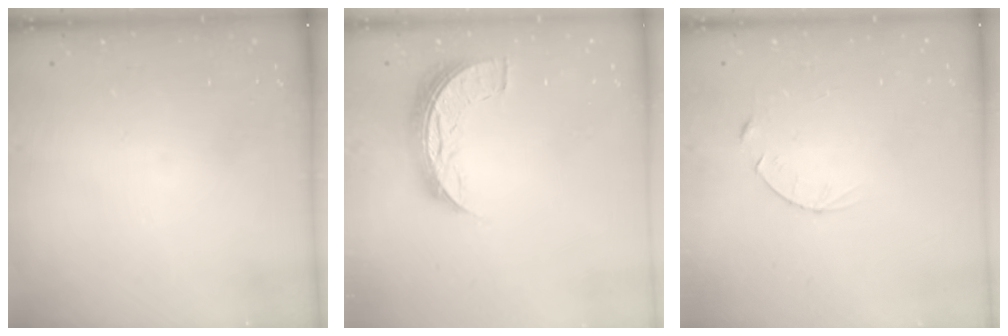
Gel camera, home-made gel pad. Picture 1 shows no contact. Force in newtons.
{"total": 8.3, "press": 8.3, "slide": 0.4}
{"total": 4.1, "press": 4.0, "slide": 0.4}